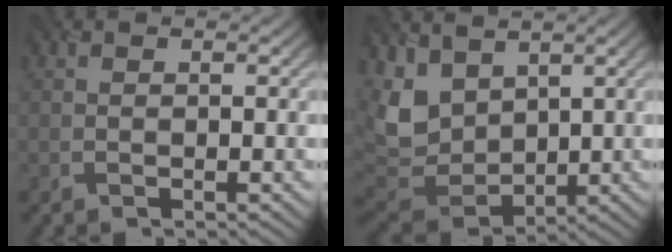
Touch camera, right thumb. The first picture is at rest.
{"total": 9.5, "force": [4.0, 6.5, 5.7], "torque": [-0.170, -0.008, 0.084]}